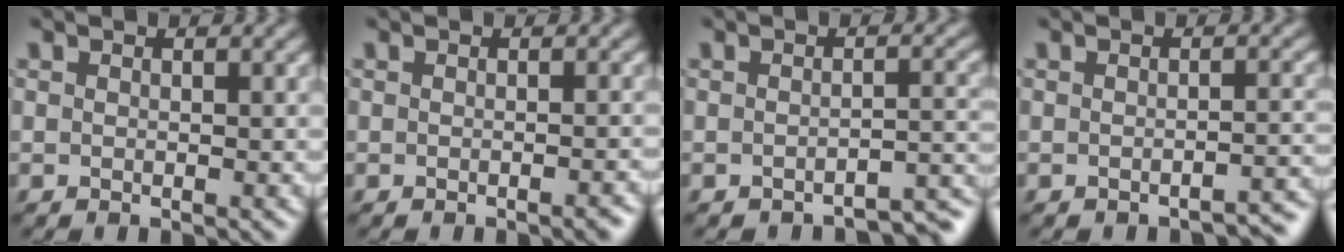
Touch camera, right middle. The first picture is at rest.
{"total": 1.3, "force": [-0.7, 0.3, 1.1], "torque": [-0.010, 0.000, -0.010]}
{"total": 3.1, "force": [-2.8, 0.5, 1.0], "torque": [-0.009, 0.006, -0.033]}
{"total": 2.2, "force": [-2.1, 0.2, 0.6], "torque": [0.001, 0.007, -0.025]}